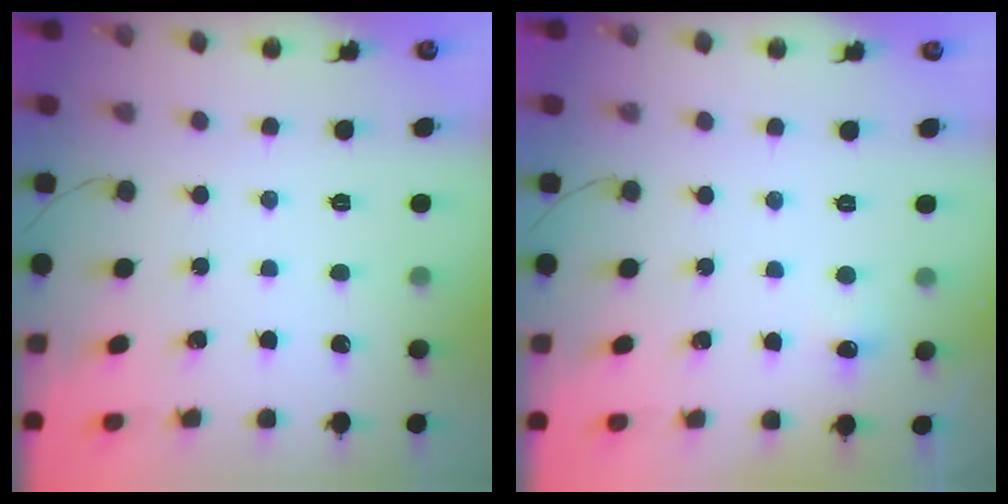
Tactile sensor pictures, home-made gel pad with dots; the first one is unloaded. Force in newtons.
{"total": 3.9, "press": 3.8, "slide": 1.0}